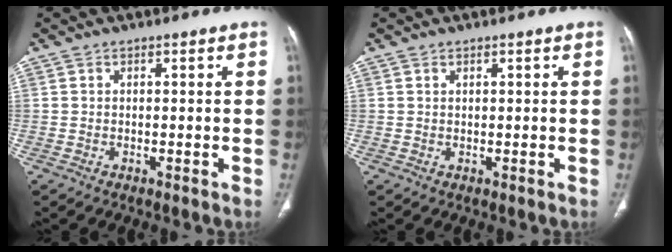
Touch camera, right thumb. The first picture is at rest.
{"total": 0.5, "force": [0.5, 0.0, 0.2], "torque": [-0.003, -0.004, 0.010]}